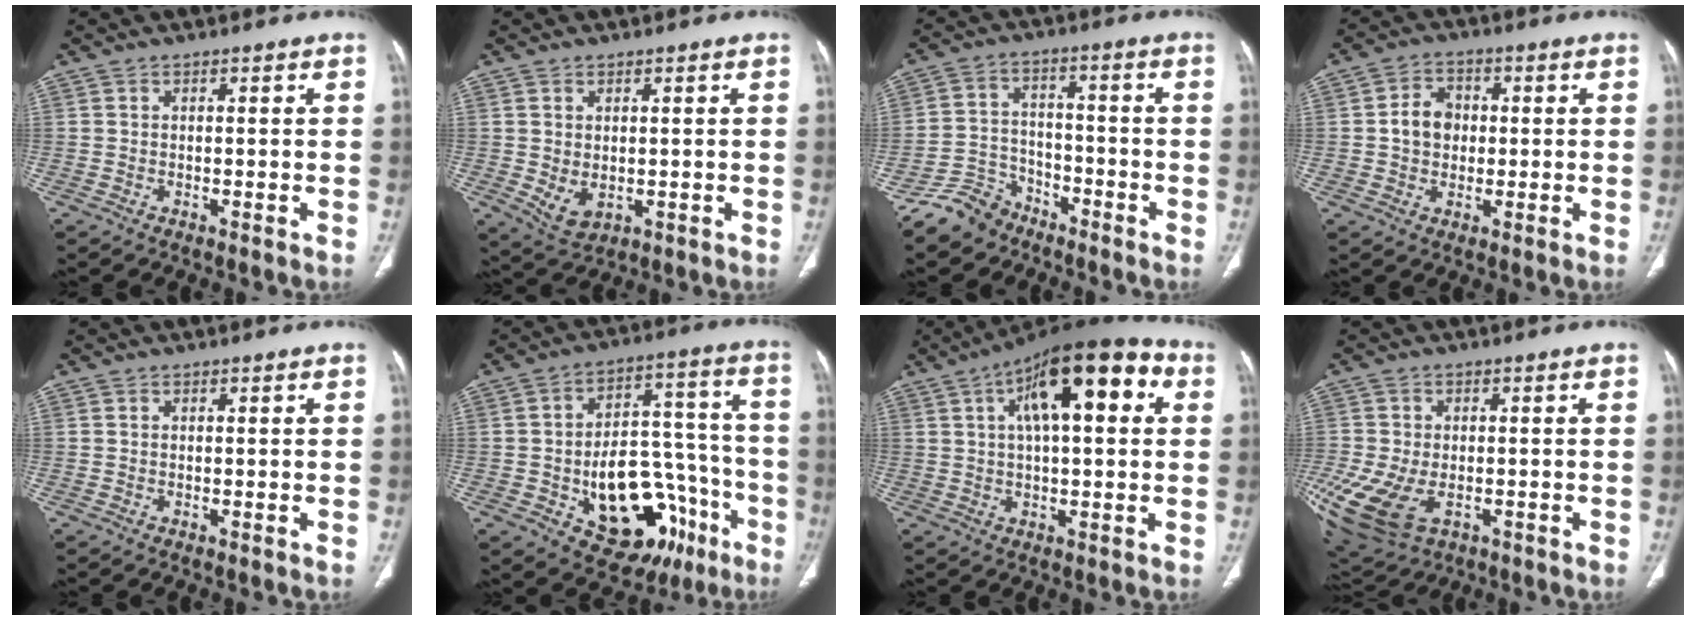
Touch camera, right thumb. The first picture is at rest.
{"total": 4.7, "force": [-0.3, 3.2, 3.4], "torque": [-0.058, -0.010, 0.013]}
{"total": 7.8, "force": [-6.3, 4.6, 0.9], "torque": [0.000, 0.044, -0.127]}
{"total": 6.3, "force": [0.2, 5.2, 3.6], "torque": [-0.037, 0.012, -0.001]}
{"total": 0.0}
{"total": 22.6, "force": [-9.1, 13.4, 15.7], "torque": [-0.186, 0.069, -0.114]}
{"total": 18.0, "force": [5.6, 7.0, 15.6], "torque": [-0.212, 0.024, 0.076]}
{"total": 16.8, "force": [-5.5, 11.1, 11.4], "torque": [-0.280, -0.009, -0.076]}